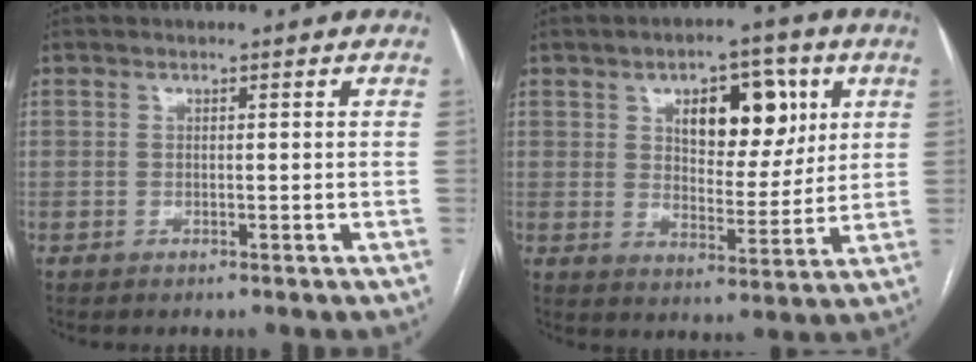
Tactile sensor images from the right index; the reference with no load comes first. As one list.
[{"total": 11.2, "force": [4.4, 5.4, 8.8], "torque": [-0.123, 0.013, 0.073]}]